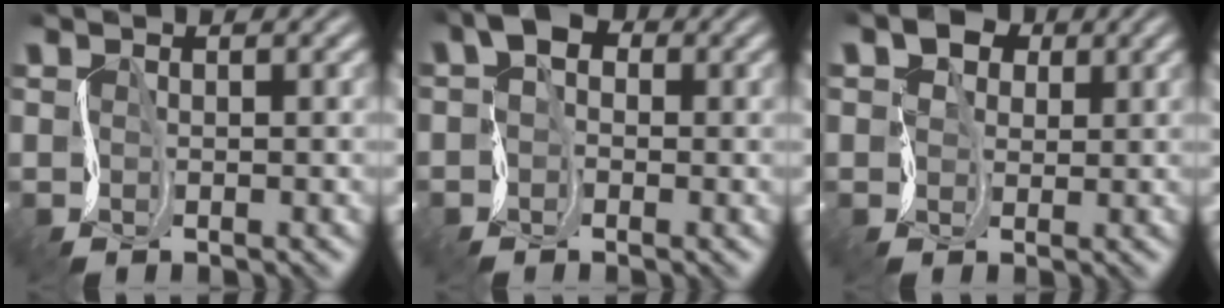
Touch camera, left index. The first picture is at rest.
{"total": 3.8, "force": [0.2, 2.8, 2.5], "torque": [-0.039, 0.010, -0.016]}
{"total": 3.4, "force": [1.2, 2.4, 2.0], "torque": [-0.039, -0.003, 0.010]}